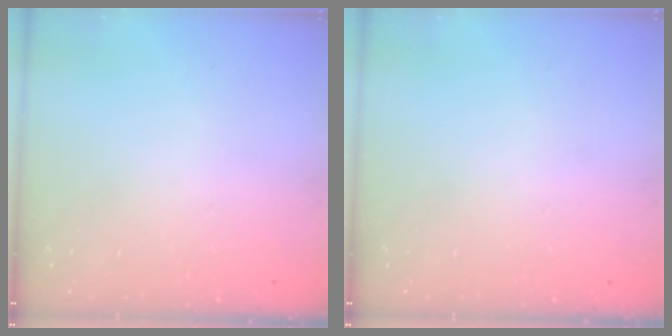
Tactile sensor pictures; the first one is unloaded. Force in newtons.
{"total": 0.0}